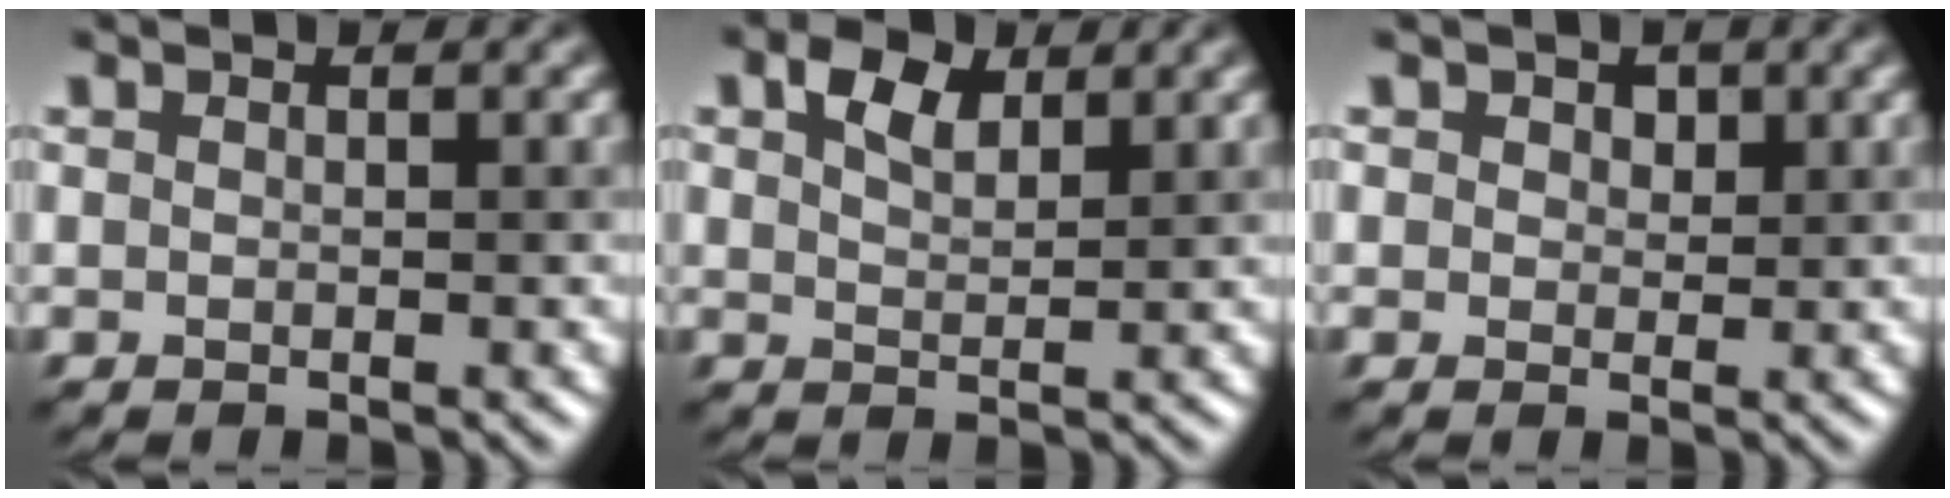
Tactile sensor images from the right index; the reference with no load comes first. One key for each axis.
{"total": 3.0, "fx": 1.7, "fy": 1.5, "fz": 1.8, "tx": -0.040, "ty": 0.006, "tz": 0.034}
{"total": 2.0, "fx": 1.0, "fy": 1.5, "fz": 0.9, "tx": -0.009, "ty": 0.005, "tz": 0.003}